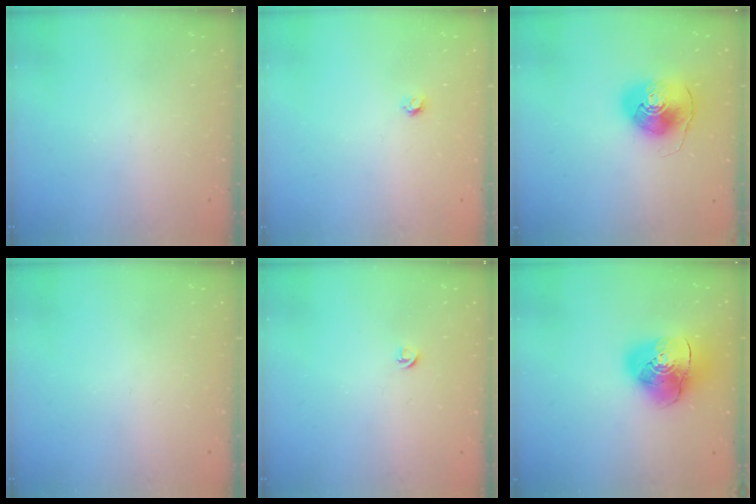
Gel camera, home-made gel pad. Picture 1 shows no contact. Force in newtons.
{"total": 3.2, "press": 3.2, "slide": 0.3}
{"total": 10.3, "press": 10.2, "slide": 1.5}
{"total": 0.0}
{"total": 3.6, "press": 3.6, "slide": 0.5}
{"total": 12.3, "press": 12.2, "slide": 1.9}